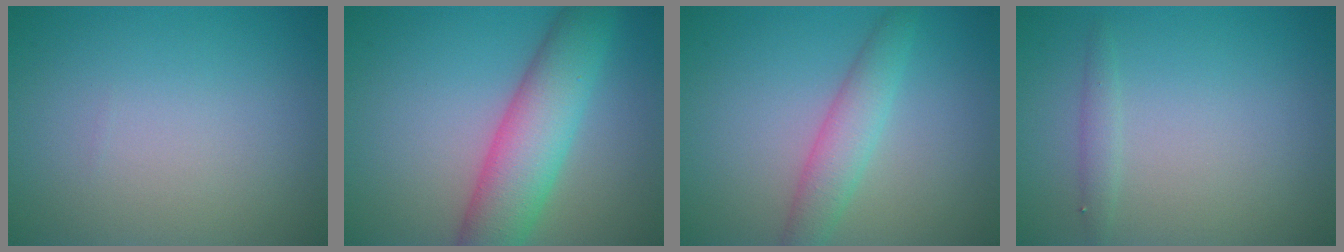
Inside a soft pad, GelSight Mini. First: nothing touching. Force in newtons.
{"total": 7.3, "press": 7.3, "slide": 0.2}
{"total": 3.2, "press": 3.2, "slide": 0.1}
{"total": 1.0, "press": 1.0, "slide": 0.1}